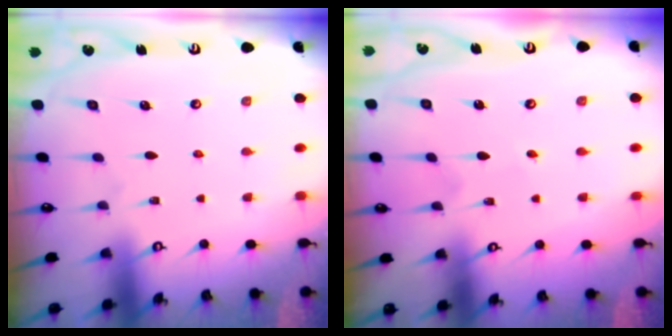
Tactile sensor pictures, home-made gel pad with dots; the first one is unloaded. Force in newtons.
{"total": 2.6, "press": 2.6, "slide": 0.3}